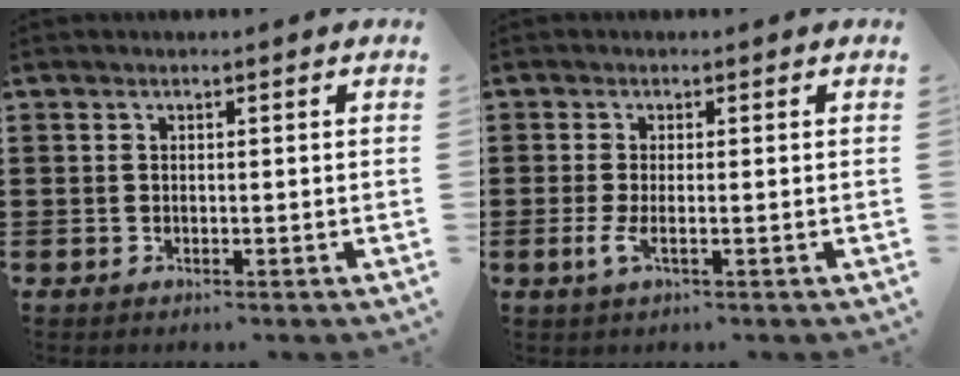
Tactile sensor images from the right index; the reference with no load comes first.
{"total": 2.2, "force": [-0.5, 0.4, 2.2], "torque": [-0.053, -0.009, -0.014]}